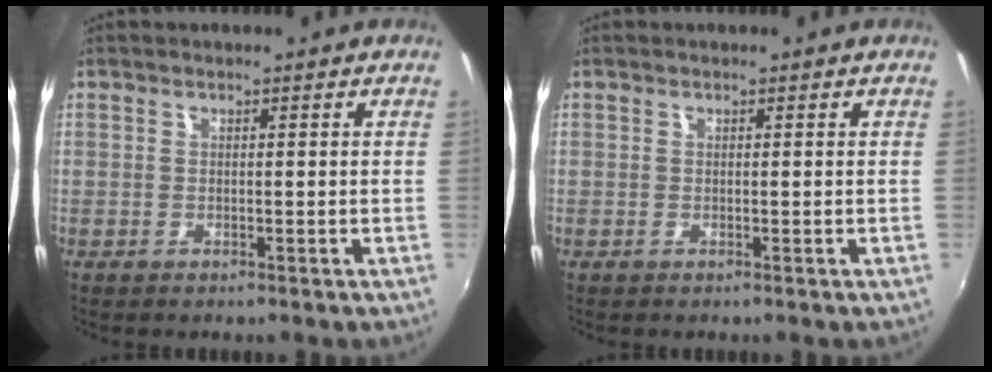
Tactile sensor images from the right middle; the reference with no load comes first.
{"total": 0.0}